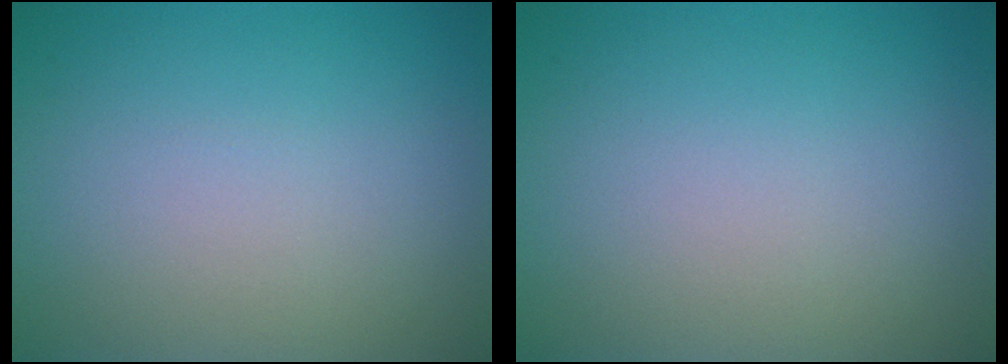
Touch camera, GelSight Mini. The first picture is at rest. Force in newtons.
{"total": 0.0}